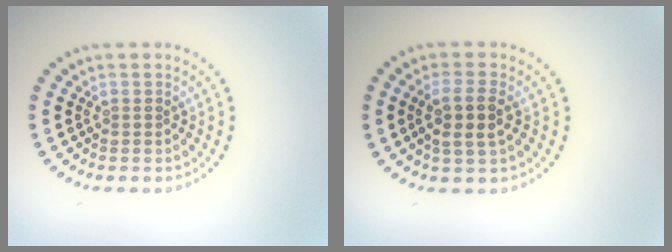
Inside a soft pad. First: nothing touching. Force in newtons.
{"total": 3.1, "press": 2.9, "slide": 1.1}